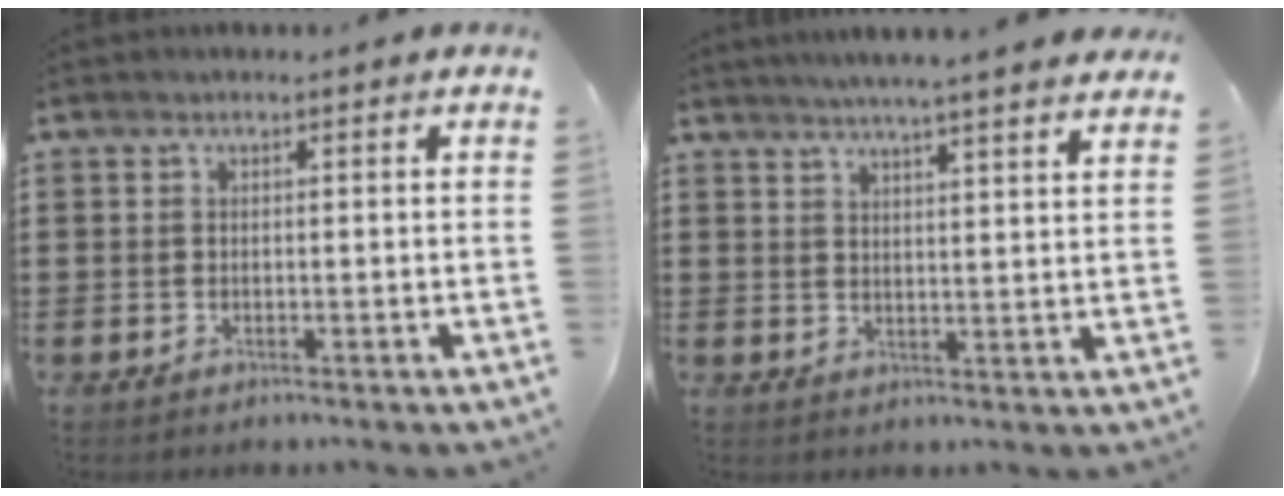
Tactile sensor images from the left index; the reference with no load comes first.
{"total": 3.7, "force": [3.6, -0.6, 0.8], "torque": [-0.029, -0.015, 0.062]}